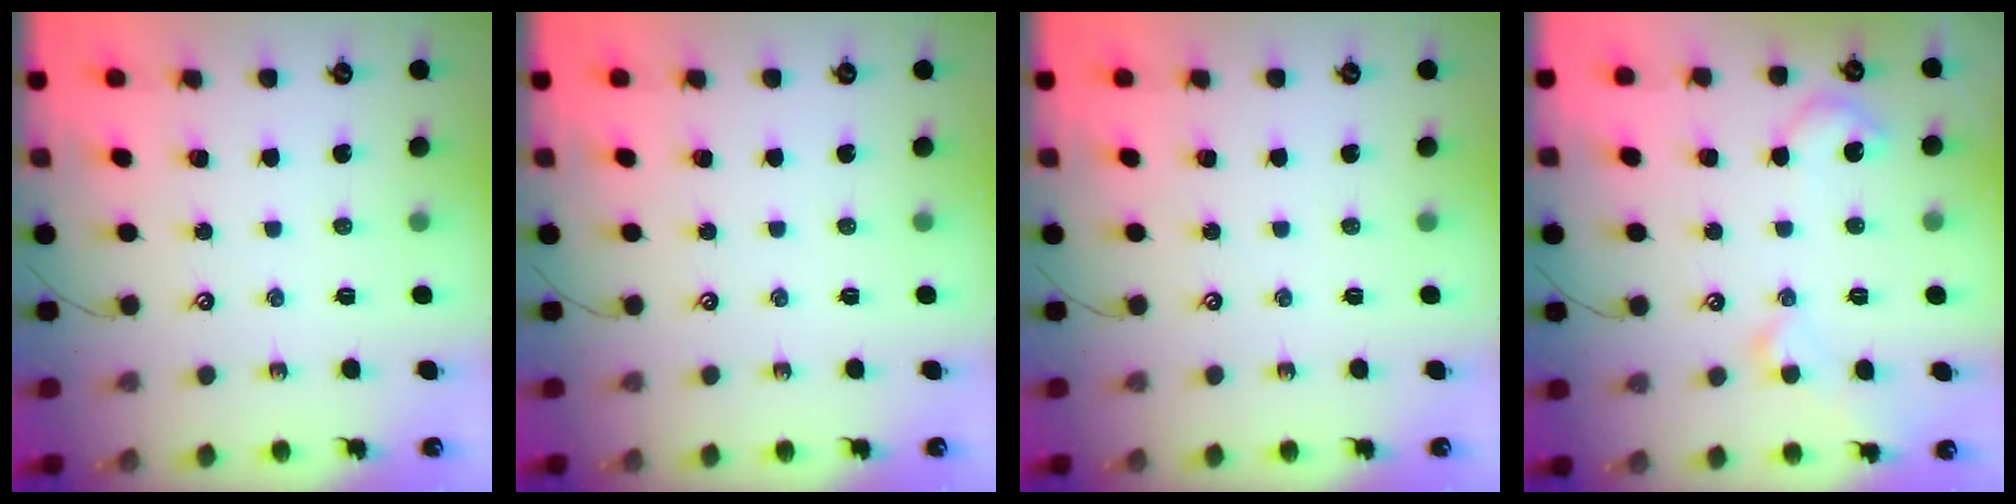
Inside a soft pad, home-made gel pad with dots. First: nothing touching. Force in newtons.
{"total": 0.0}
{"total": 0.0}
{"total": 3.0, "press": 3.0, "slide": 0.3}